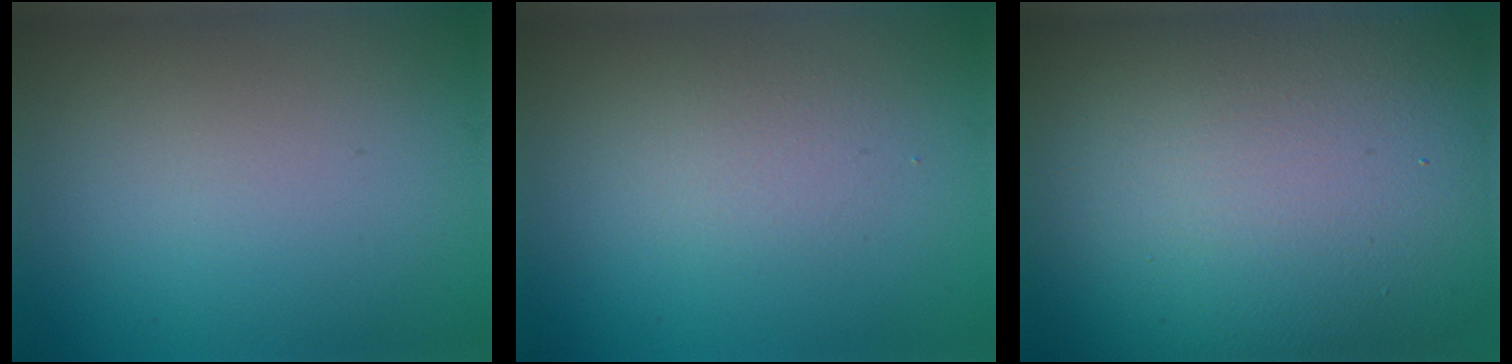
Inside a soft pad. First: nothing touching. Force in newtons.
{"total": 1.6, "press": 1.6, "slide": 0.1}
{"total": 22.1, "press": 22.1, "slide": 0.9}